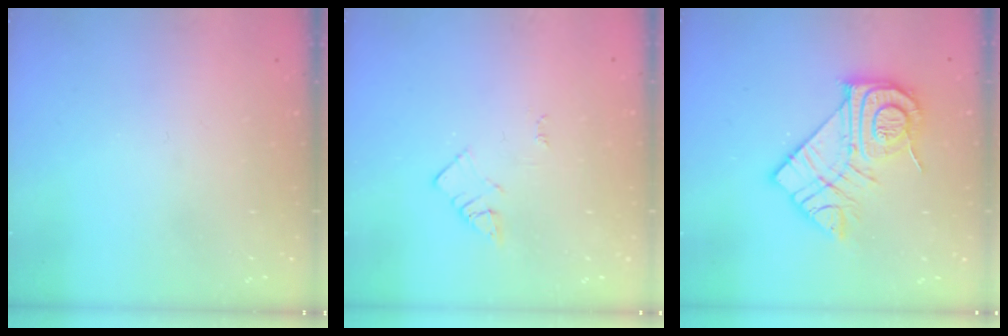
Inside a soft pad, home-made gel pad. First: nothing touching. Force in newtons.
{"total": 2.1, "press": 2.1, "slide": 0.3}
{"total": 16.5, "press": 16.5, "slide": 1.2}